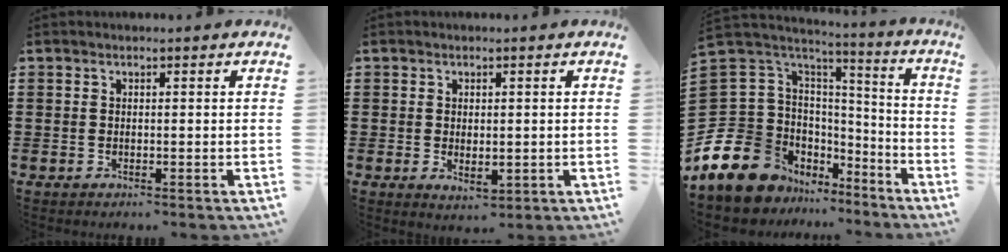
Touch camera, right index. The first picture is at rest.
{"total": 1.6, "force": [-0.1, 0.8, 1.3], "torque": [-0.028, -0.002, 0.001]}
{"total": 14.0, "force": [-8.8, 9.9, 4.4], "torque": [-0.149, -0.002, -0.160]}